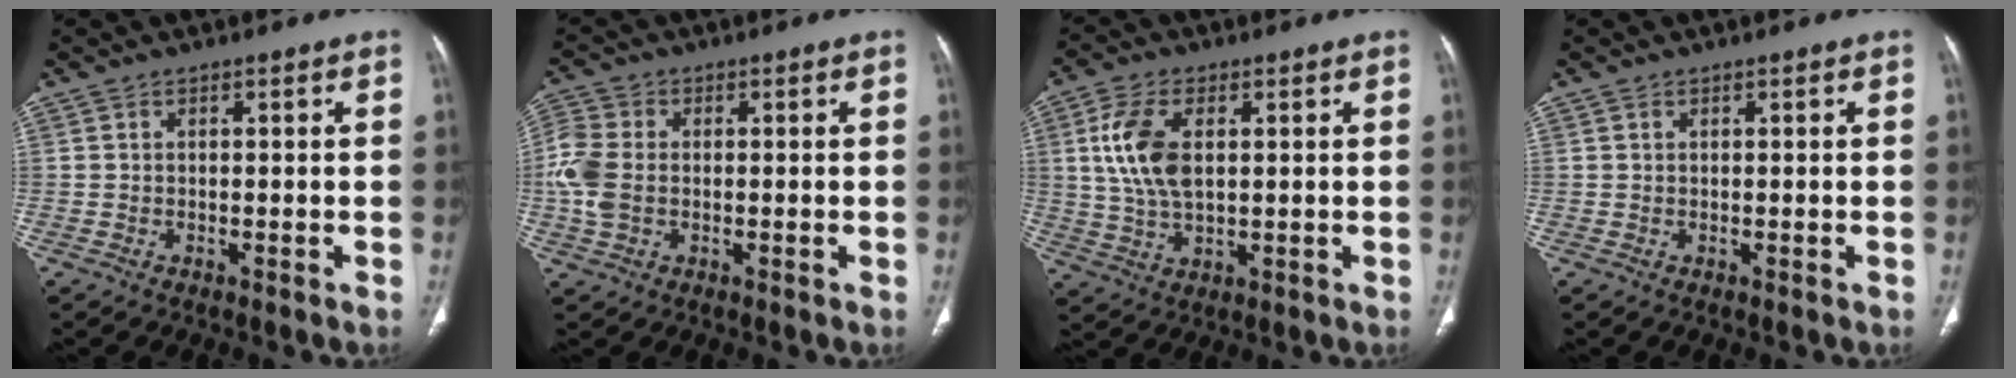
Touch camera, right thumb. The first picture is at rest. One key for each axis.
{"total": 7.3, "fx": -0.6, "fy": 5.2, "fz": 5.0, "tx": -0.131, "ty": 0.010, "tz": -0.017}
{"total": 10.2, "fx": 2.1, "fy": 5.7, "fz": 8.3, "tx": -0.171, "ty": -0.002, "tz": 0.043}
{"total": 0.0}